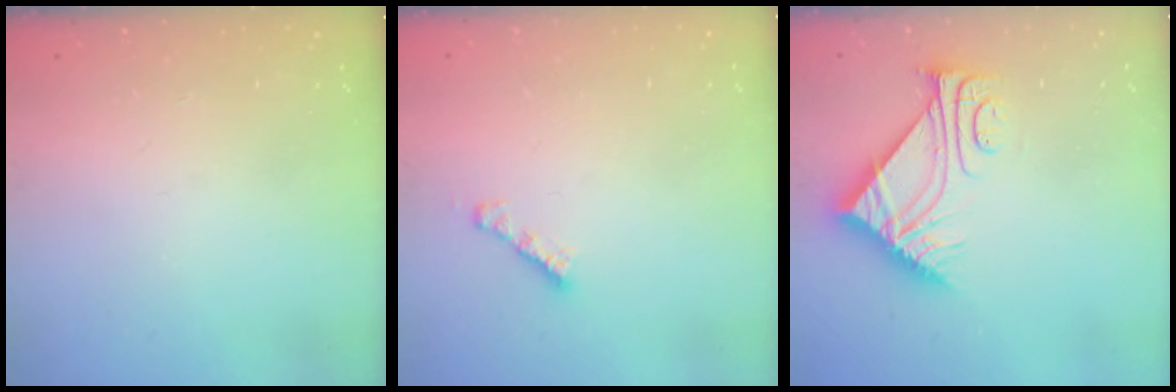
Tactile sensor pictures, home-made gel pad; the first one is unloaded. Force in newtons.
{"total": 2.7, "press": 2.7, "slide": 0.3}
{"total": 9.4, "press": 9.4, "slide": 0.2}